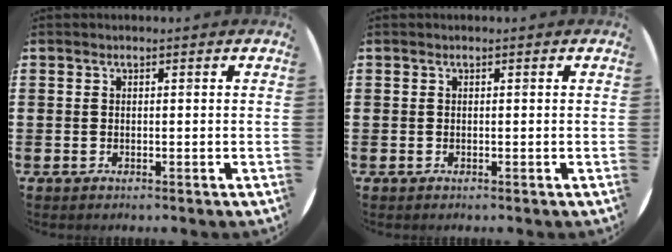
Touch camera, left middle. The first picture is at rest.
{"total": 0.0}